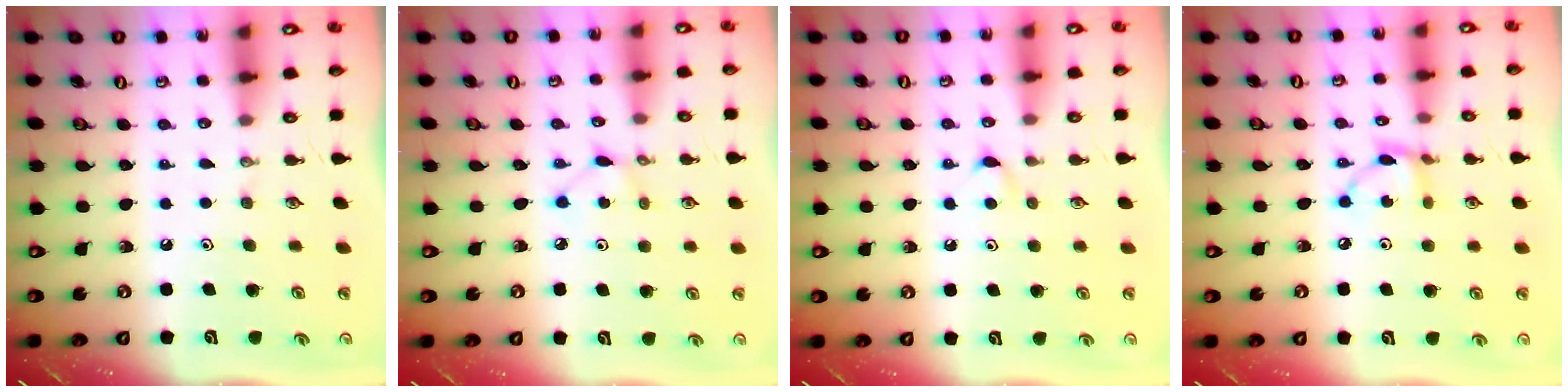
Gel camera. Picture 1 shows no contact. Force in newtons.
{"total": 2.9, "press": 2.9, "slide": 0.3}
{"total": 3.6, "press": 3.6, "slide": 0.4}
{"total": 6.3, "press": 6.3, "slide": 0.2}